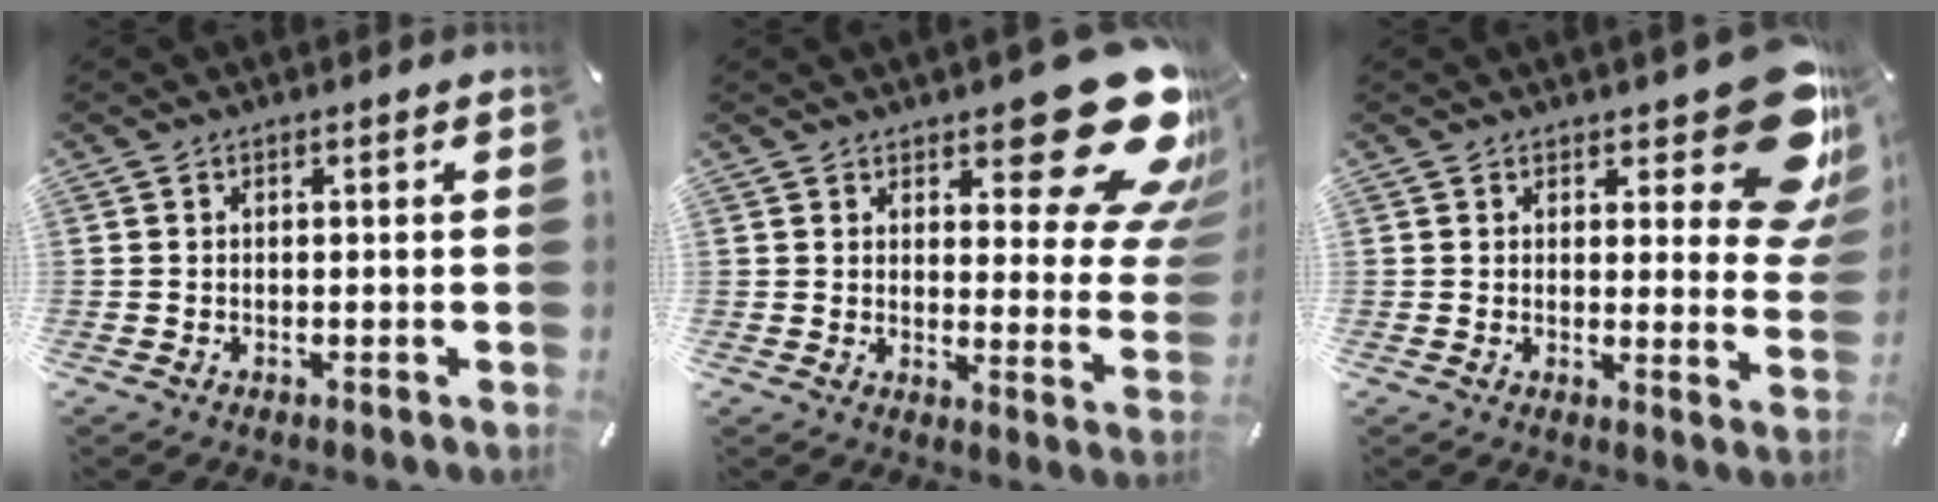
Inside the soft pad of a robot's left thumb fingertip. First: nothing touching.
{"total": 21.8, "force": [13.7, 8.8, 14.5], "torque": [-0.157, -0.107, 0.228]}
{"total": 15.9, "force": [9.5, 6.5, 10.9], "torque": [-0.129, -0.075, 0.164]}